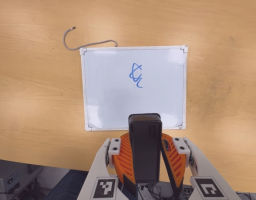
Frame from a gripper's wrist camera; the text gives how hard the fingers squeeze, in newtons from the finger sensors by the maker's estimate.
{"total": 9.3, "left": 9.2, "right": 9.4}